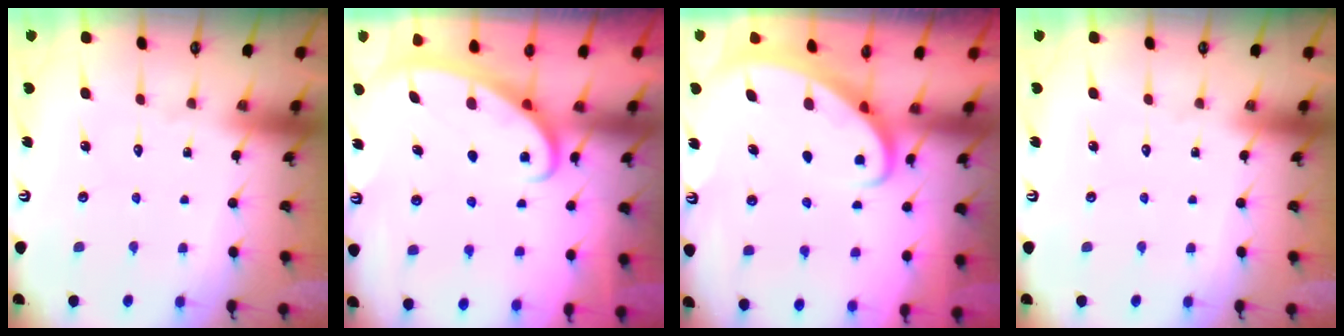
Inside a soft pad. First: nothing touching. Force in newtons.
{"total": 2.5, "press": 2.5, "slide": 0.4}
{"total": 3.4, "press": 3.4, "slide": 0.4}
{"total": 0.0}